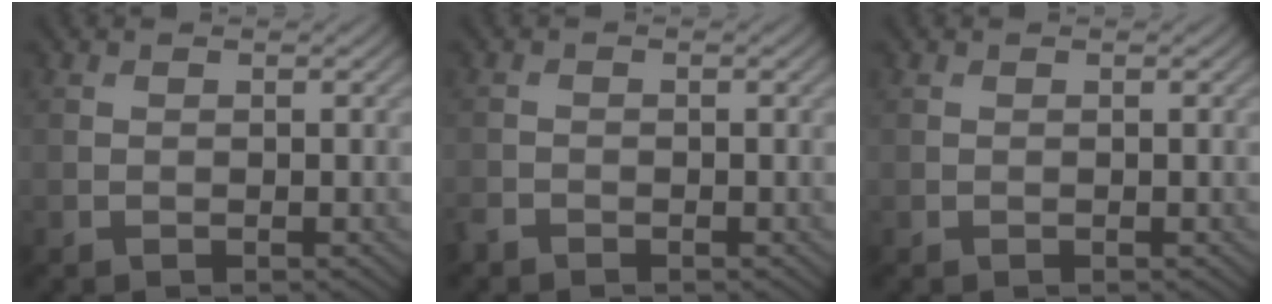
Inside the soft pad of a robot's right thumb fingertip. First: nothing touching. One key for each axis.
{"total": 1.1, "fx": -1.0, "fy": 0.4, "fz": 0.2, "tx": -0.007, "ty": -0.001, "tz": -0.025}
{"total": 0.0}